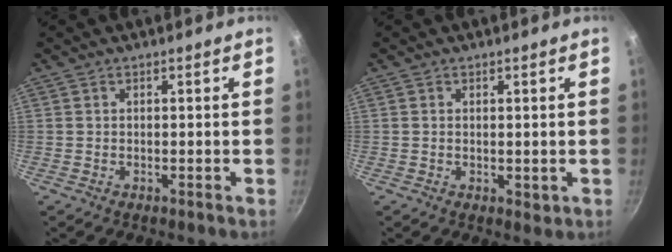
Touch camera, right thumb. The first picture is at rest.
{"total": 1.3, "force": [0.3, 0.9, 1.0], "torque": [-0.014, -0.003, 0.005]}